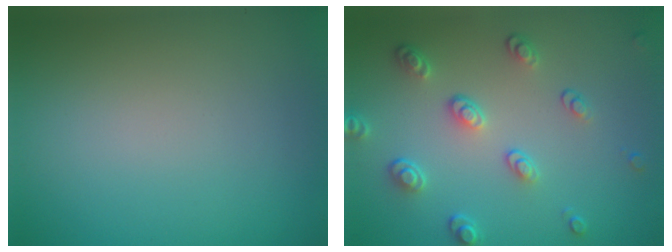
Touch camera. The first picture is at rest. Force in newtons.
{"total": 3.6, "press": 2.9, "slide": 2.1}